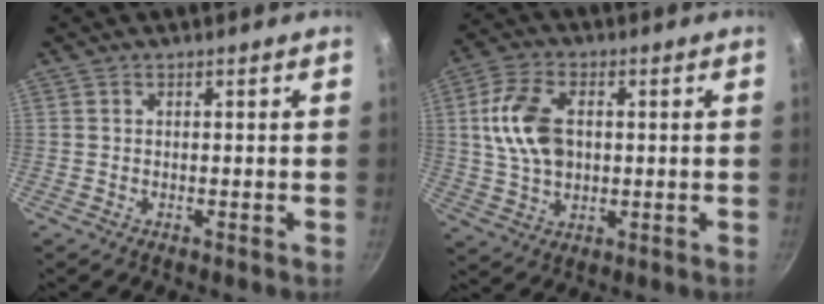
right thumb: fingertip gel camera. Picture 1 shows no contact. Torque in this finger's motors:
{"motor_torque": [-0.65, 0.37, 0.99, 0.18, 0.05]}